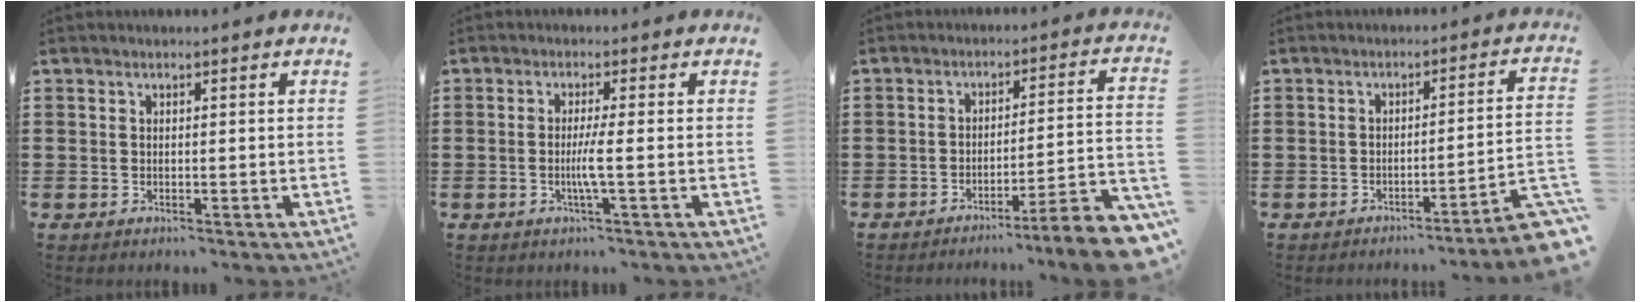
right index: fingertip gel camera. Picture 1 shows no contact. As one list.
[{"total": 3.3, "force": [-0.7, -0.4, 3.2], "torque": [-0.064, -0.011, -0.019]}, {"total": 6.9, "force": [-5.1, -0.3, 4.6], "torque": [-0.070, -0.012, -0.100]}, {"total": 4.6, "force": [-3.2, -0.3, 3.3], "torque": [-0.059, -0.021, -0.064]}]